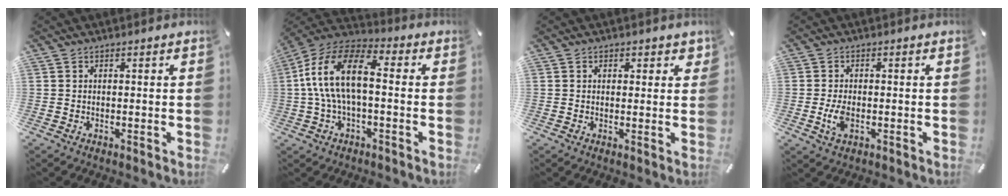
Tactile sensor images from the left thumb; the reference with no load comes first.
{"total": 15.2, "force": [0.2, 7.9, 13.0], "torque": [-0.272, 0.010, 0.000]}
{"total": 1.8, "force": [0.7, 1.4, 0.9], "torque": [0.005, -0.005, 0.006]}
{"total": 4.3, "force": [-0.8, 2.4, 3.5], "torque": [-0.087, -0.006, -0.019]}